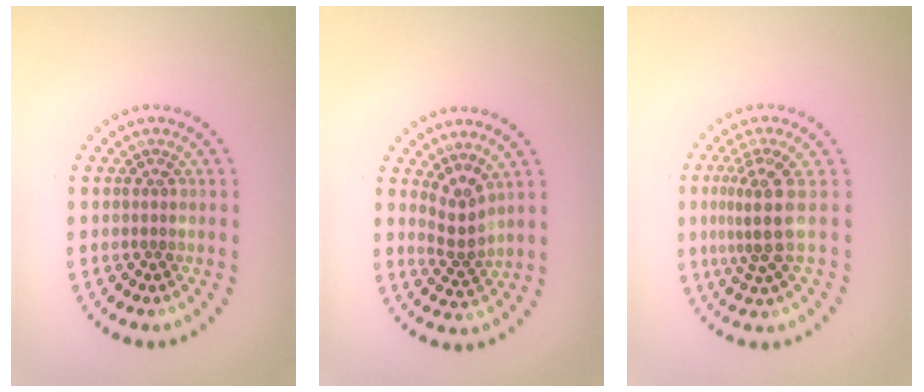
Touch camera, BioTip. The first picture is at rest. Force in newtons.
{"total": 2.5, "press": 1.8, "slide": 1.8}
{"total": 3.4, "press": 2.4, "slide": 2.3}